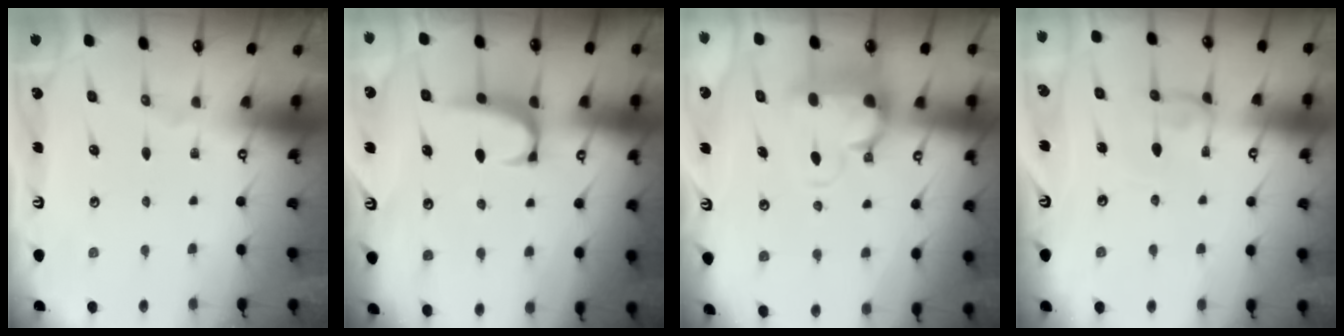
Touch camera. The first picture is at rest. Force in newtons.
{"total": 1.5, "press": 1.2, "slide": 0.8}
{"total": 2.7, "press": 1.9, "slide": 1.9}
{"total": 0.0}